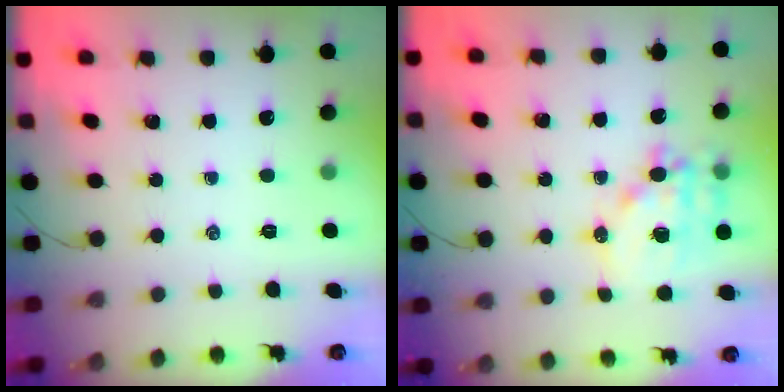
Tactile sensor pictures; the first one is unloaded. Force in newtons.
{"total": 14.4, "press": 14.1, "slide": 3.0}